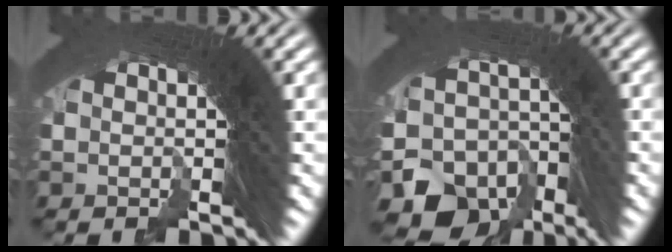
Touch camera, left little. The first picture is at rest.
{"total": 14.4, "force": [-5.2, 10.7, 8.2], "torque": [-0.206, -0.076, -0.061]}